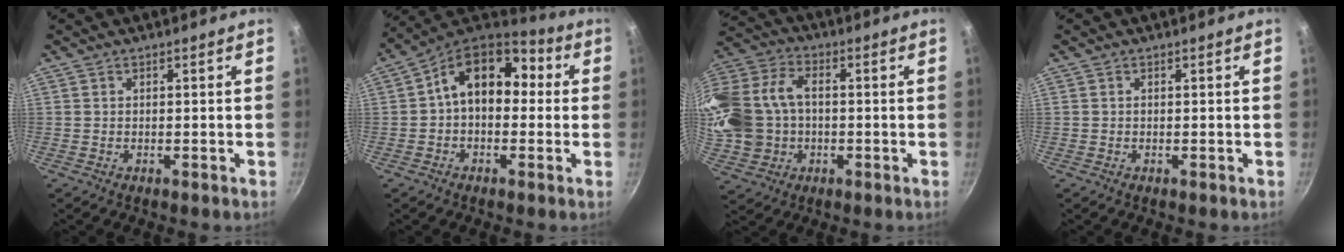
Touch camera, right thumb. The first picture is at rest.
{"total": 14.7, "force": [1.4, 9.6, 11.0], "torque": [-0.130, 0.048, 0.008]}
{"total": 21.6, "force": [0.0, 16.5, 13.8], "torque": [-0.330, 0.033, 0.008]}
{"total": 0.0}